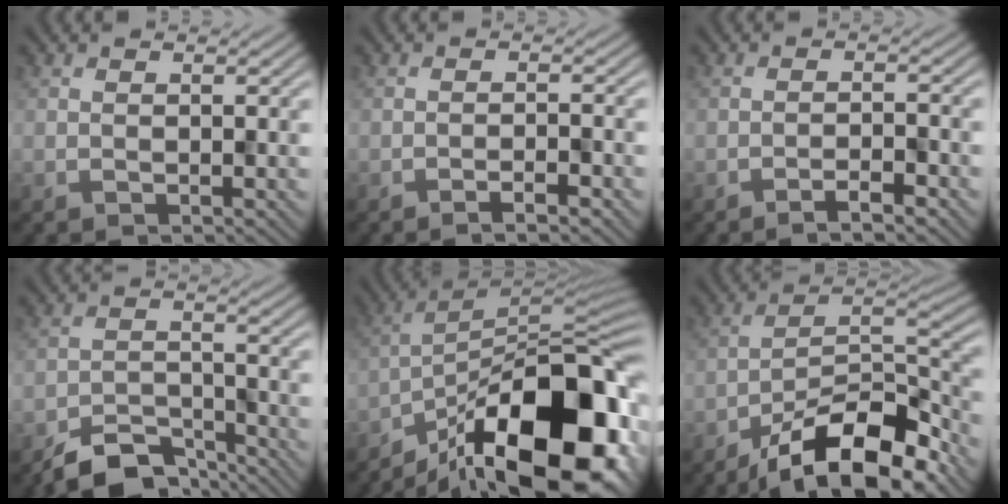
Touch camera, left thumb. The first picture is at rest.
{"total": 2.3, "force": [-1.6, 0.2, 1.6], "torque": [-0.028, 0.005, -0.030]}
{"total": 2.6, "force": [-1.9, 0.3, 1.7], "torque": [-0.030, 0.006, -0.037]}
{"total": 6.3, "force": [-5.3, 2.4, 2.4], "torque": [-0.037, -0.006, -0.102]}
{"total": 19.7, "force": [-11.6, 7.3, 14.2], "torque": [-0.209, -0.011, -0.200]}
{"total": 14.1, "force": [-9.5, 4.8, 9.2], "torque": [-0.150, -0.005, -0.181]}